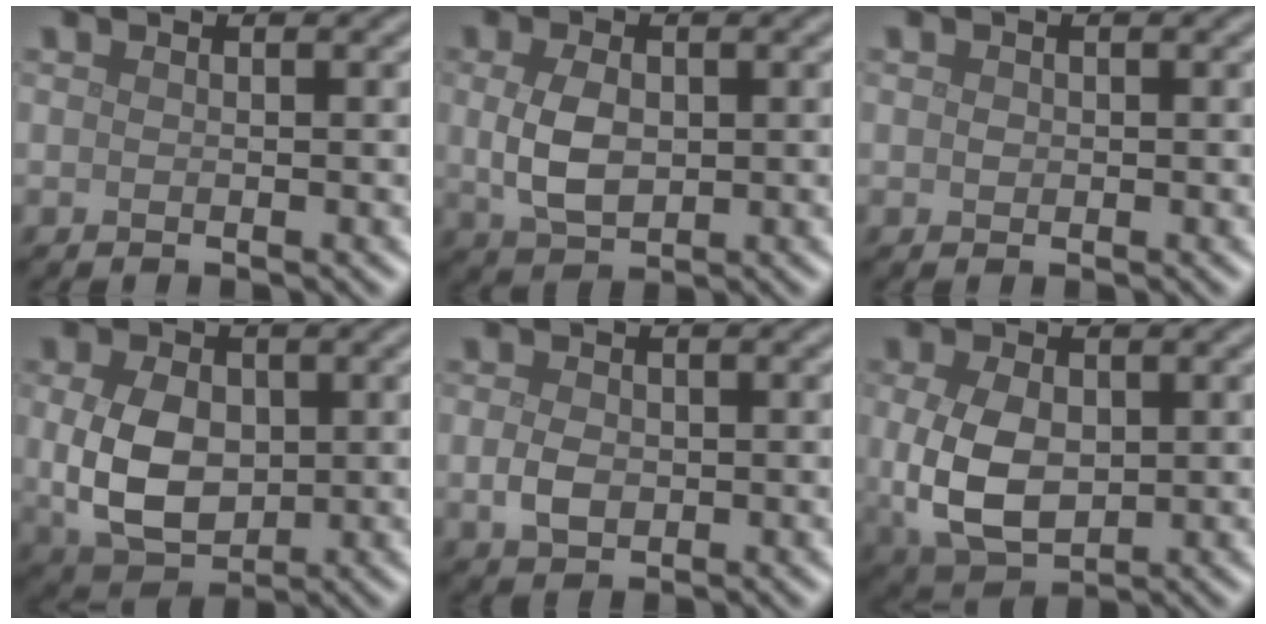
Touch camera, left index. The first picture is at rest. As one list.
[{"total": 3.9, "force": [0.2, 2.5, 3.0], "torque": [-0.069, 0.001, 0.006]}, {"total": 0.6, "force": [0.1, 0.6, 0.2], "torque": [-0.004, -0.001, 0.000]}, {"total": 6.5, "force": [0.1, 4.5, 4.6], "torque": [-0.100, -0.003, 0.005]}, {"total": 2.2, "force": [-0.2, 1.6, 1.5], "torque": [-0.032, -0.002, -0.007]}, {"total": 6.4, "force": [-0.1, 4.2, 4.9], "torque": [-0.116, -0.007, 0.005]}]